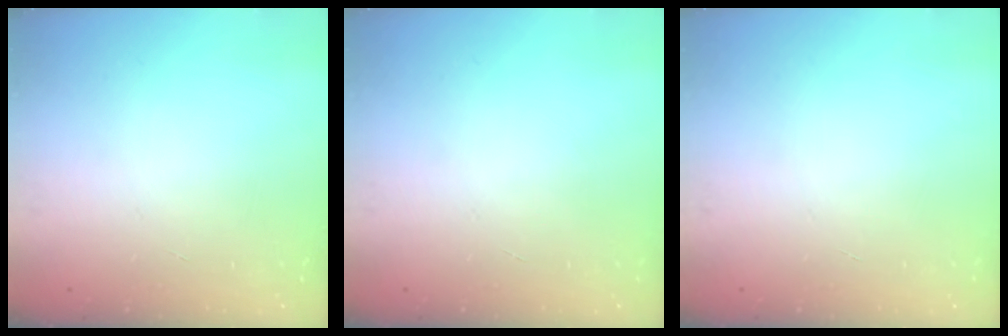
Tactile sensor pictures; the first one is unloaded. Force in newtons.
{"total": 0.0}
{"total": 0.0}